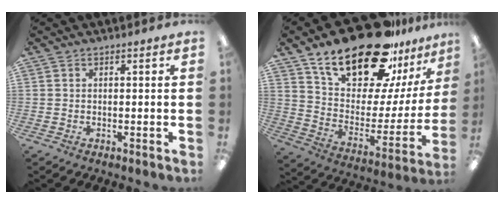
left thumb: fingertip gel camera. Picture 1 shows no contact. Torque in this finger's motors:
{"motor_torque": [1.32, 1.35, 1.43, -1.34, 0.36]}